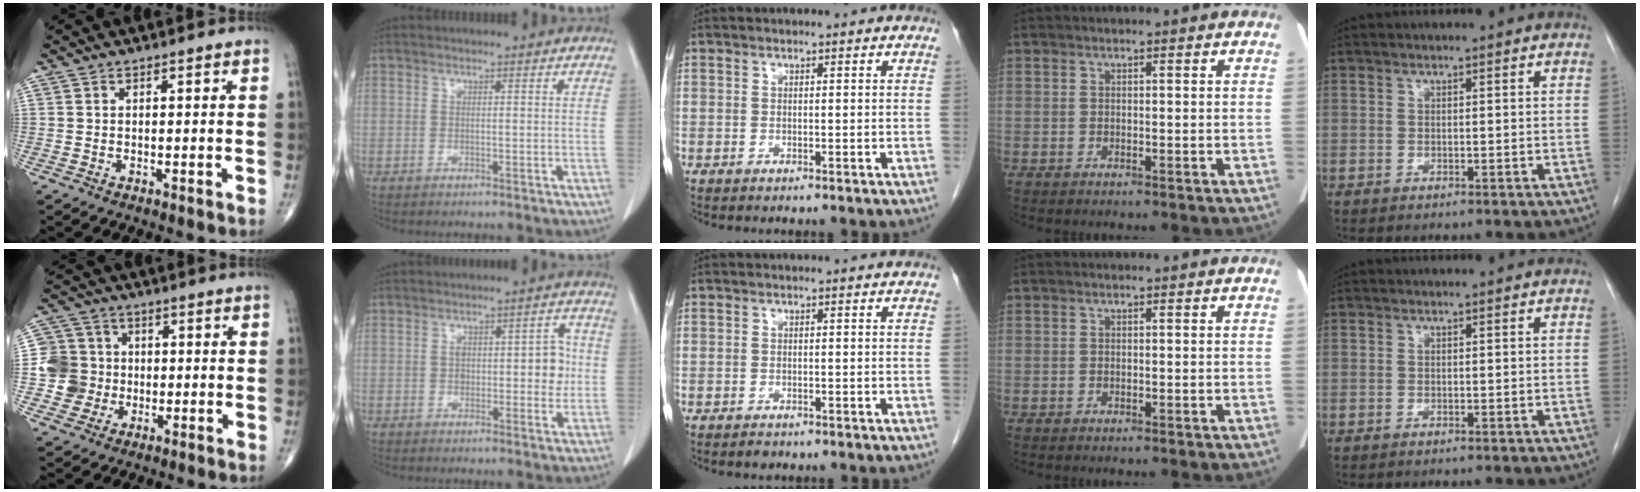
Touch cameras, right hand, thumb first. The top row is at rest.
{"thumb": {"total": 8.1, "force": [-0.9, 8.0, 1.2], "torque": [0.009, 0.014, -0.023]}, "index": {"total": 6.2, "force": [0.0, 3.0, 5.4], "torque": [-0.068, 0.018, 0.003]}, "middle": {"total": 0.9, "force": [-0.7, 0.4, 0.4], "torque": [-0.010, -0.001, -0.009]}}